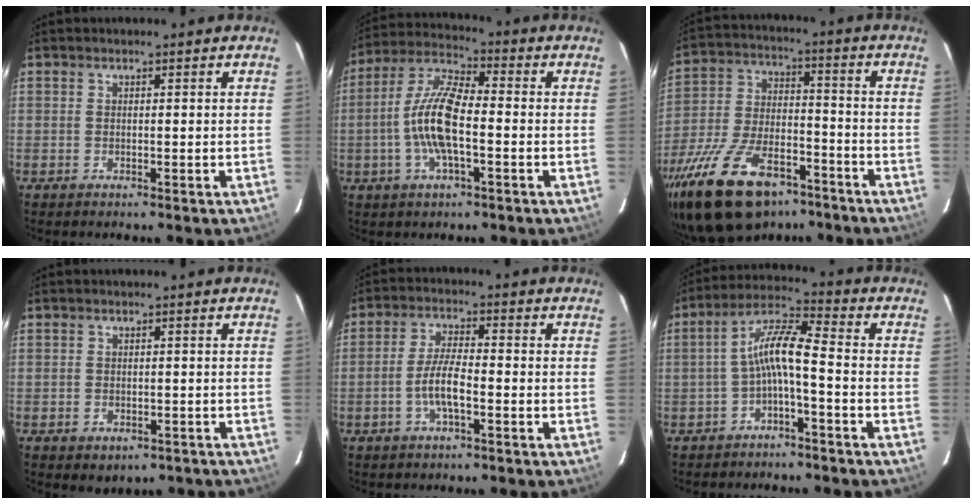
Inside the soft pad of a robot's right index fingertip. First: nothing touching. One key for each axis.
{"total": 11.9, "fx": -2.4, "fy": 3.7, "fz": 11.0, "tx": -0.231, "ty": 0.007, "tz": -0.050}
{"total": 22.1, "fx": -14.9, "fy": 10.5, "fz": 12.5, "tx": -0.255, "ty": -0.014, "tz": -0.243}
{"total": 4.6, "fx": -2.8, "fy": 3.1, "fz": 1.9, "tx": -0.038, "ty": -0.002, "tz": -0.021}
{"total": 5.9, "fx": -2.2, "fy": 1.2, "fz": 5.3, "tx": -0.109, "ty": 0.004, "tz": -0.044}
{"total": 7.3, "fx": -2.4, "fy": 0.9, "fz": 6.9, "tx": -0.159, "ty": 0.021, "tz": -0.044}